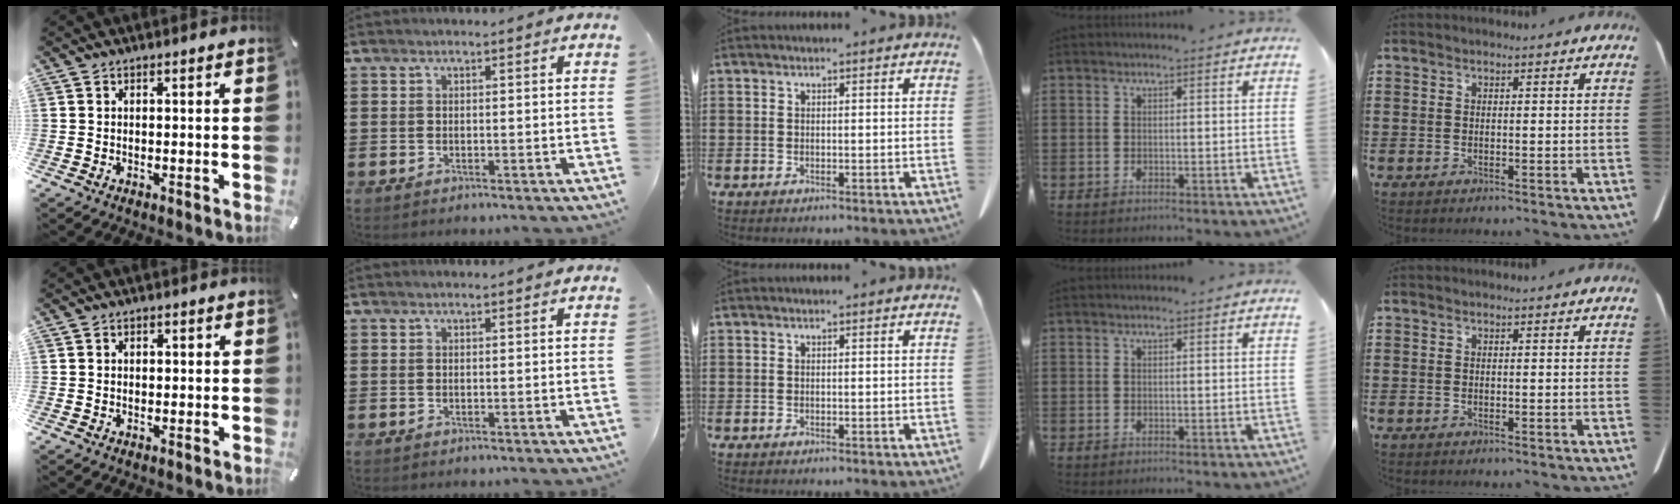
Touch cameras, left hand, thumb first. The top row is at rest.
{"thumb": {"total": 1.1, "force": [0.0, 1.0, 0.5], "torque": [-0.010, 0.006, -0.001]}}